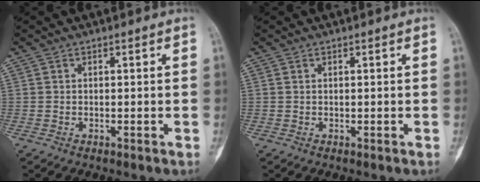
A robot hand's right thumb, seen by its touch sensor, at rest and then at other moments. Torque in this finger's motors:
{"motor_torque": [0.18, 0.01, 0.12, -0.02, 0.02]}